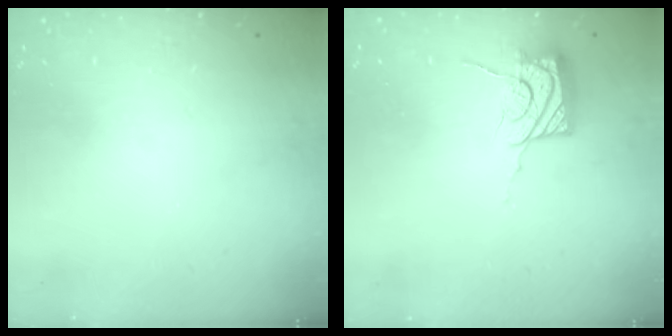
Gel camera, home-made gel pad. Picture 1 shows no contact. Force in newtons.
{"total": 12.2, "press": 12.0, "slide": 1.8}